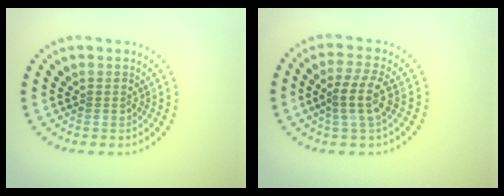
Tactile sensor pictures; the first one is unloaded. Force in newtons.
{"total": 2.8, "press": 2.6, "slide": 1.2}